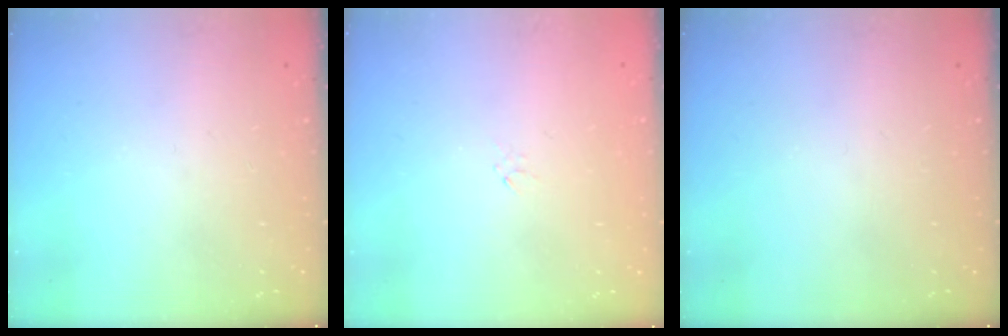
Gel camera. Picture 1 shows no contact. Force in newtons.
{"total": 0.0}
{"total": 0.0}